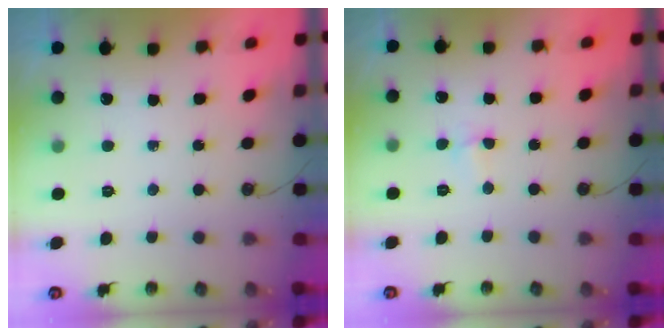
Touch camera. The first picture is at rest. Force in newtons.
{"total": 2.6, "press": 2.5, "slide": 0.5}